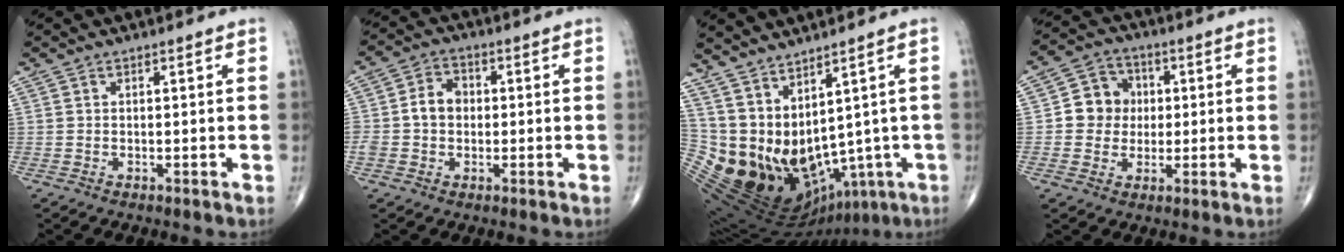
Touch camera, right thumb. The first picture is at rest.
{"total": 6.5, "force": [-0.2, 5.1, 3.9], "torque": [-0.062, 0.023, -0.010]}
{"total": 19.5, "force": [2.0, 11.9, 15.4], "torque": [-0.272, -0.027, 0.084]}
{"total": 8.2, "force": [0.3, 7.5, 3.2], "torque": [-0.014, 0.013, -0.006]}